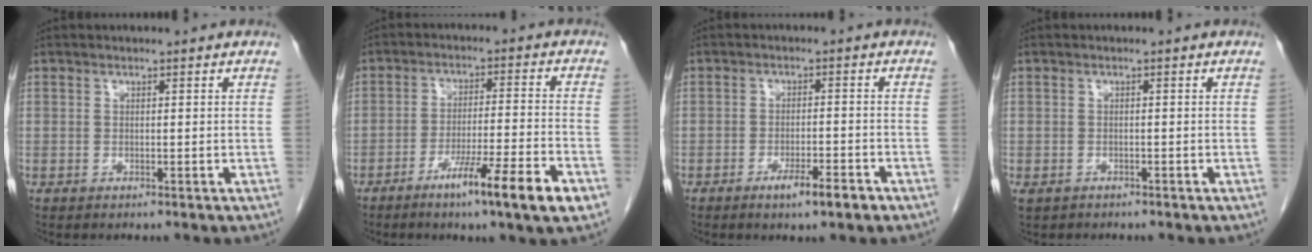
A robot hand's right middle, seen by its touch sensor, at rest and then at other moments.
{"total": 10.5, "force": [-5.7, -0.7, 8.7], "torque": [-0.138, -0.018, -0.094]}
{"total": 4.3, "force": [-2.7, 0.6, 3.3], "torque": [-0.052, -0.002, -0.040]}
{"total": 2.2, "force": [-1.7, 1.3, 0.6], "torque": [-0.013, -0.001, -0.023]}